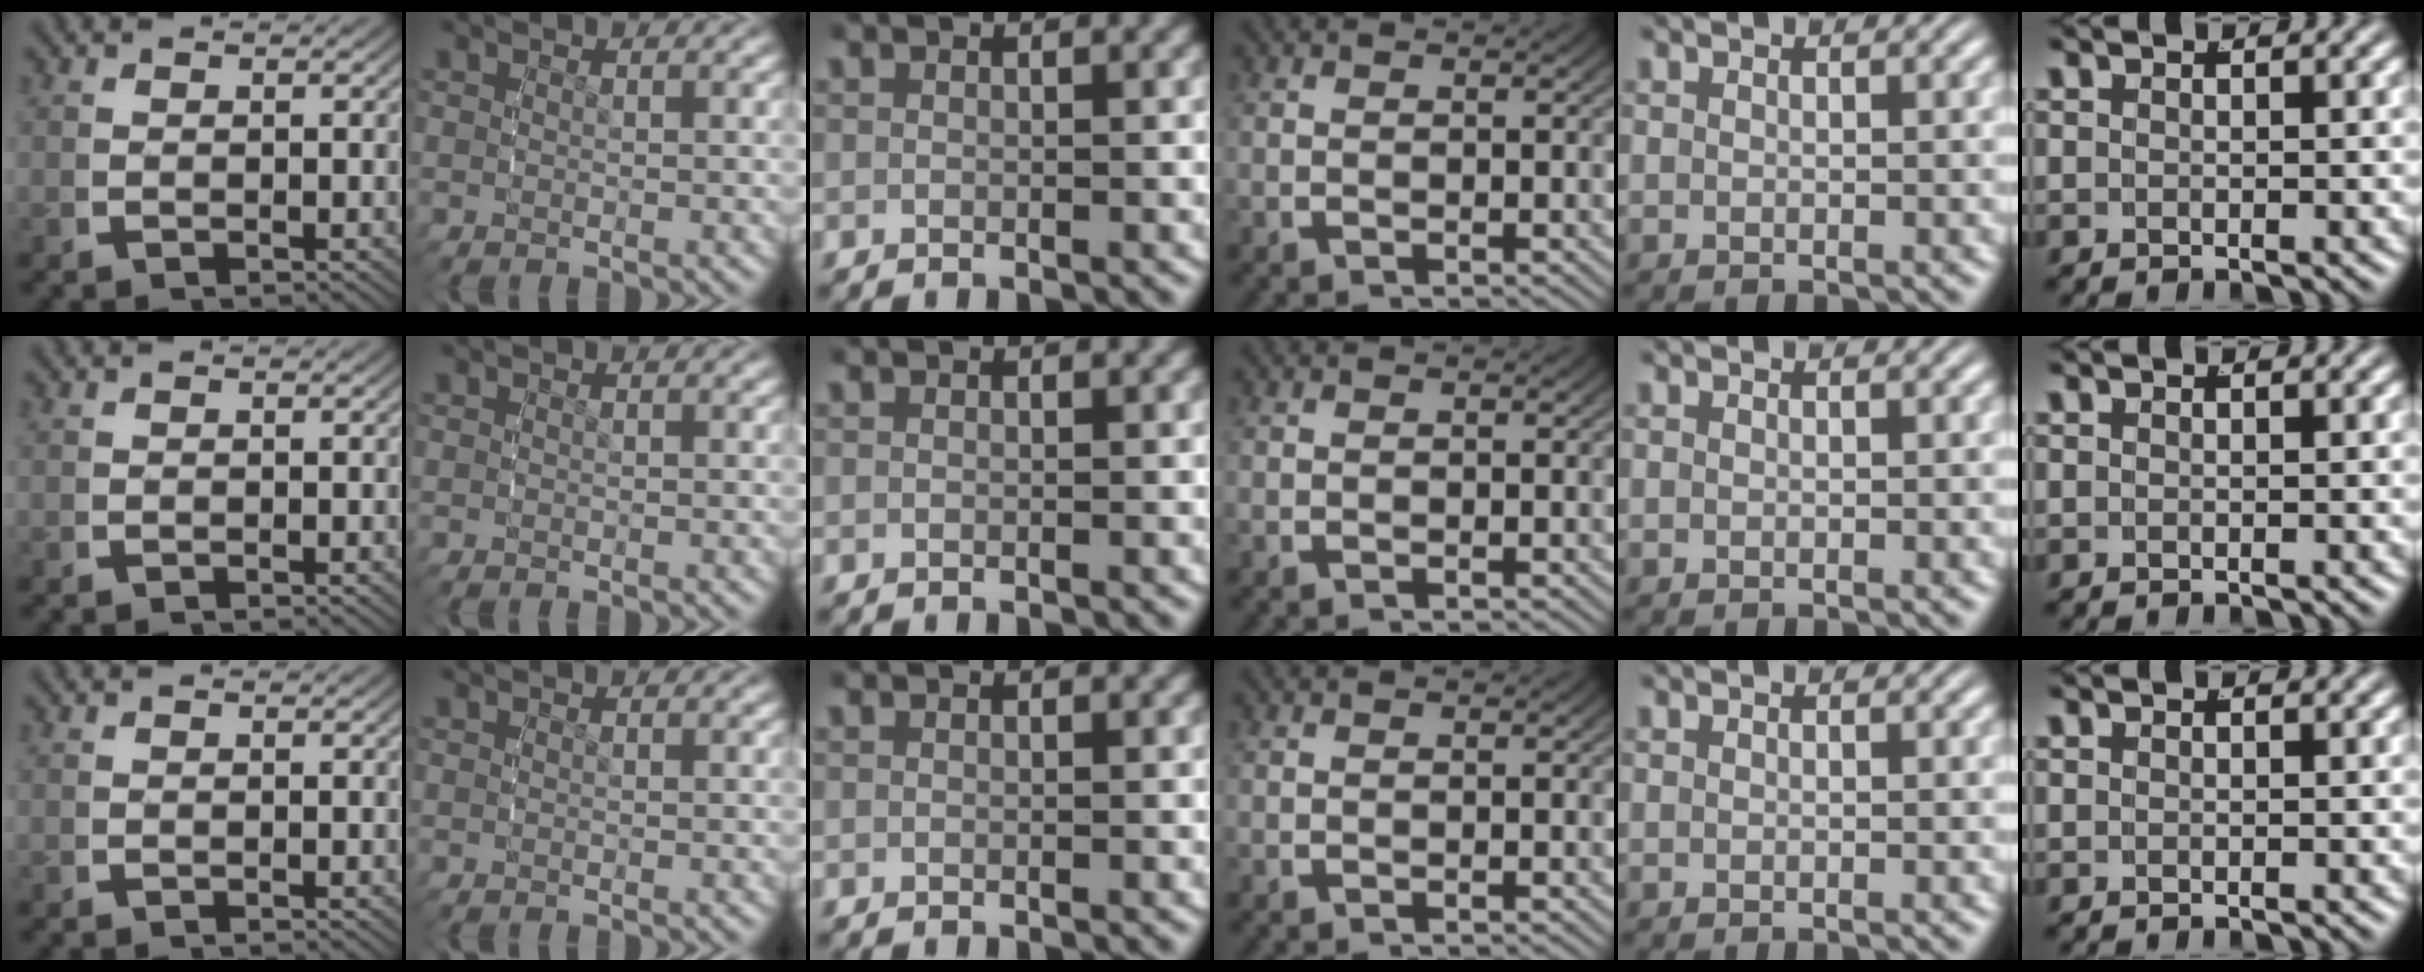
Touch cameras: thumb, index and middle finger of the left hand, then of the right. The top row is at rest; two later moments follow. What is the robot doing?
{"motion": "reach", "object": "bottle cap"}